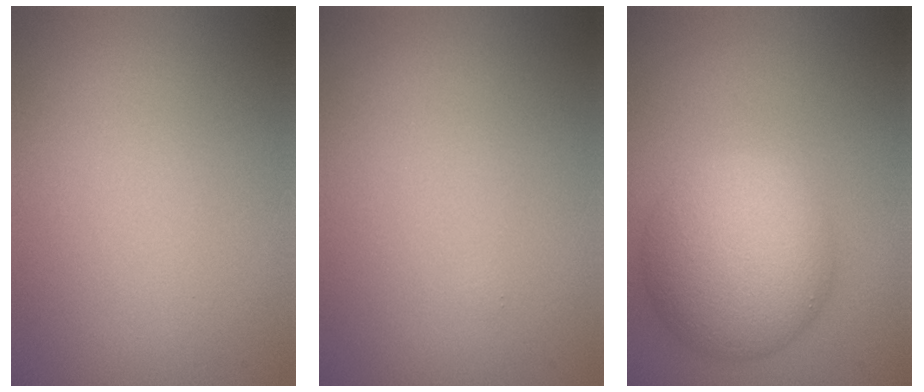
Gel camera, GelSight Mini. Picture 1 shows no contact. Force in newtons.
{"total": 0.0}
{"total": 7.6, "press": 7.6, "slide": 0.1}